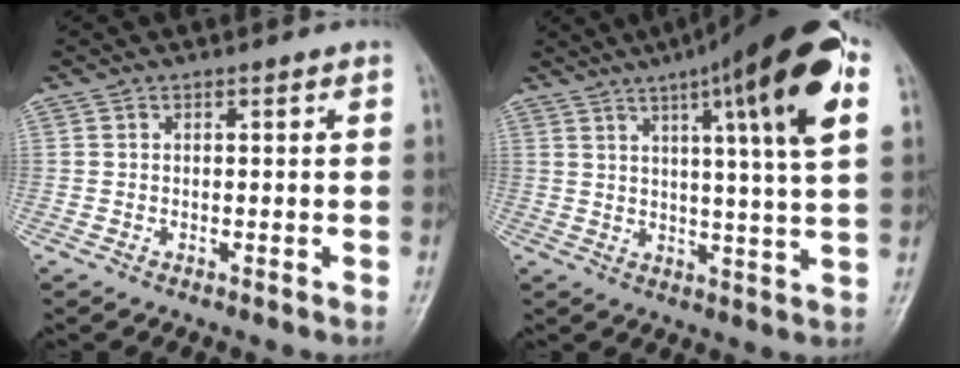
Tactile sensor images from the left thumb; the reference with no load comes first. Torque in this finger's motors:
{"motor_torque": [0.72, 0.71, 1.70, -1.07, 0.14]}